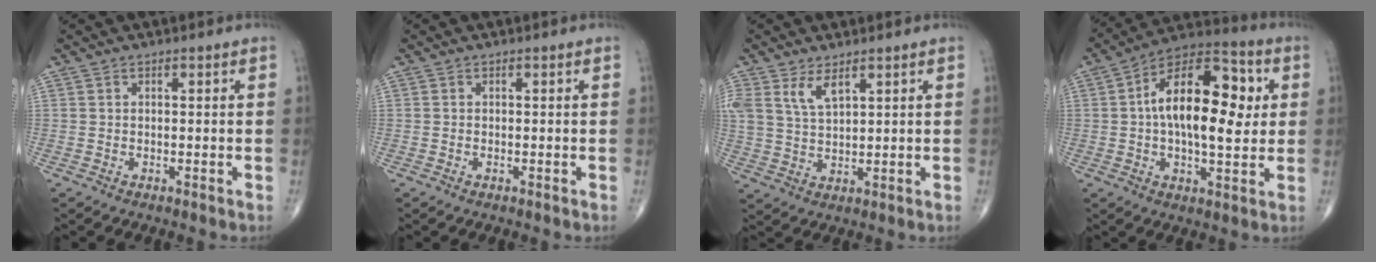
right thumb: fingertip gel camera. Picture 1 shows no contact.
{"total": 0.0}
{"total": 5.9, "force": [3.5, 2.6, 4.0], "torque": [-0.077, -0.014, 0.076]}
{"total": 19.6, "force": [2.6, 9.7, 16.9], "torque": [-0.246, 0.024, 0.032]}